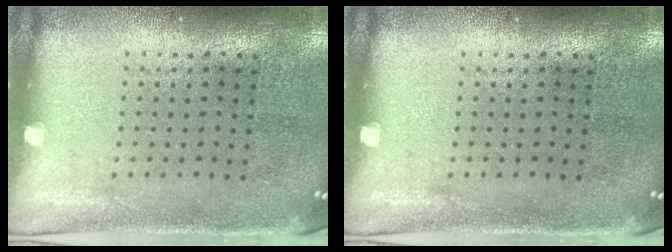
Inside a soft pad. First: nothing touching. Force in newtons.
{"total": 0.0}